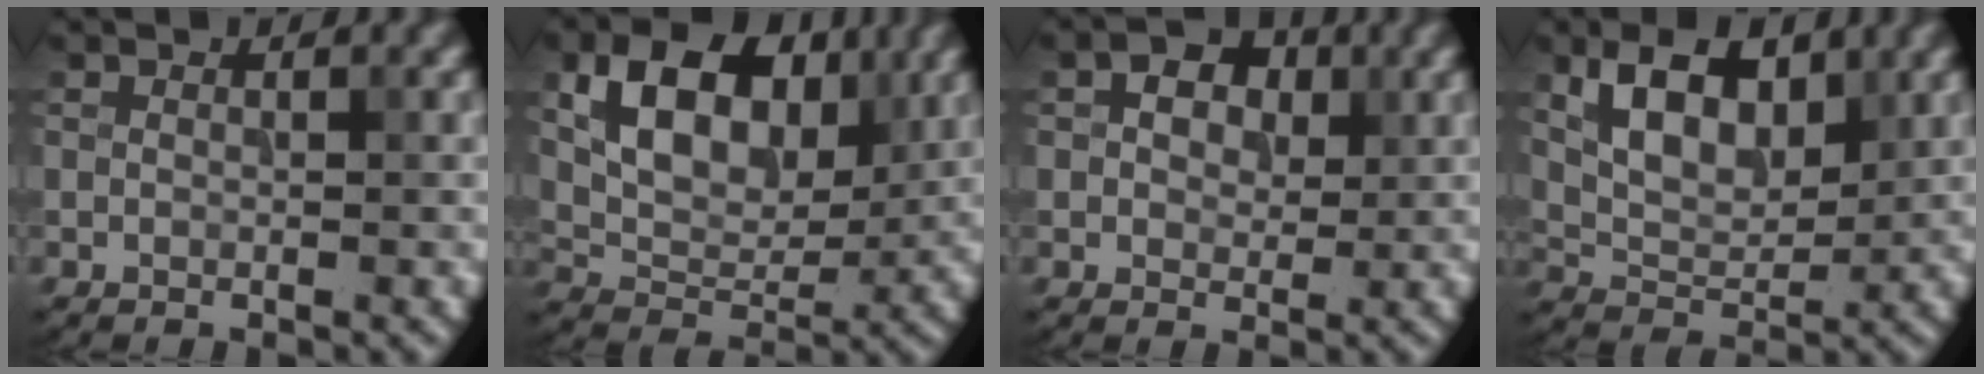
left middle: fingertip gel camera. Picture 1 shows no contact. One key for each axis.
{"total": 8.3, "fx": 2.7, "fy": 5.4, "fz": 5.7, "tx": -0.098, "ty": -0.005, "tz": 0.047}
{"total": 3.6, "fx": 1.2, "fy": 2.5, "fz": 2.4, "tx": -0.036, "ty": 0.004, "tz": 0.012}
{"total": 6.1, "fx": 2.6, "fy": 3.5, "fz": 4.3, "tx": -0.081, "ty": -0.003, "tz": 0.043}